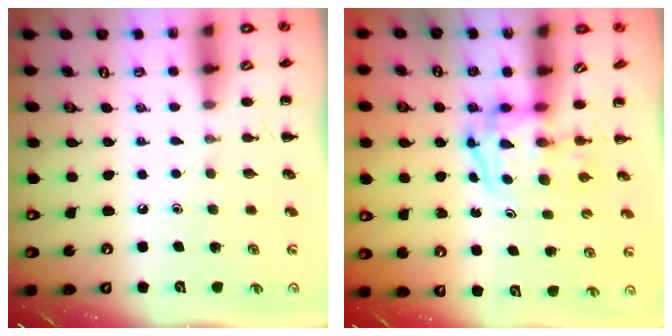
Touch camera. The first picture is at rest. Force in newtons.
{"total": 3.9, "press": 3.9, "slide": 0.6}